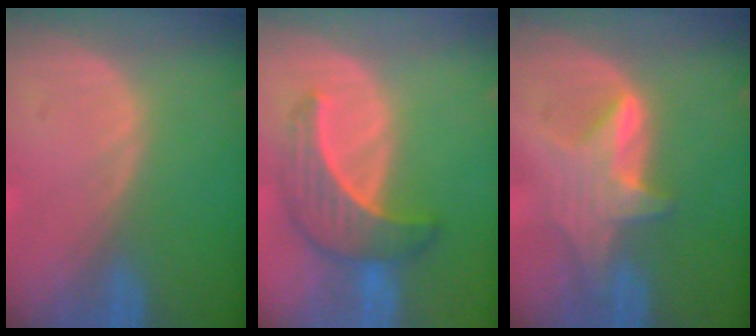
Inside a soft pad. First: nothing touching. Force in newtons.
{"total": 6.6, "press": 6.5, "slide": 1.0}
{"total": 5.6, "press": 5.6, "slide": 0.4}